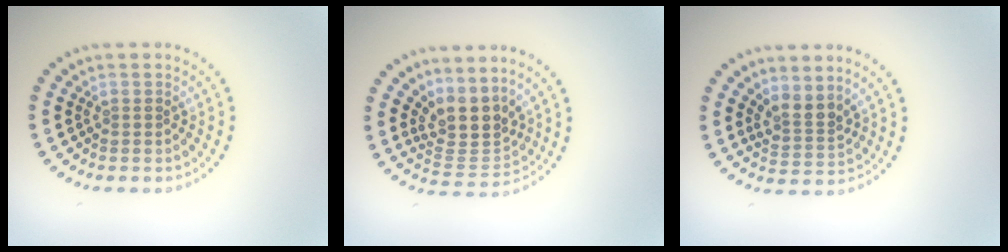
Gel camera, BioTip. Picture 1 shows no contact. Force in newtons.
{"total": 3.9, "press": 2.9, "slide": 2.6}
{"total": 2.5, "press": 1.8, "slide": 1.7}